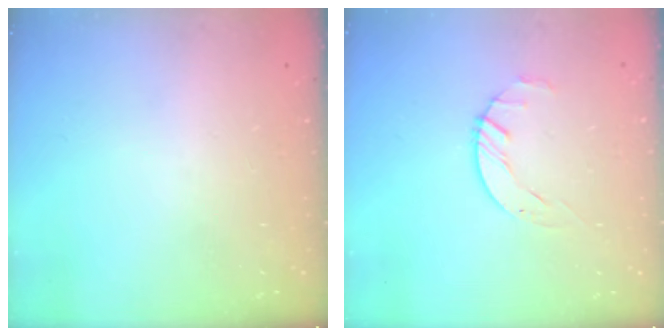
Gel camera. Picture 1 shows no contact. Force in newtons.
{"total": 1.5, "press": 1.5, "slide": 0.2}